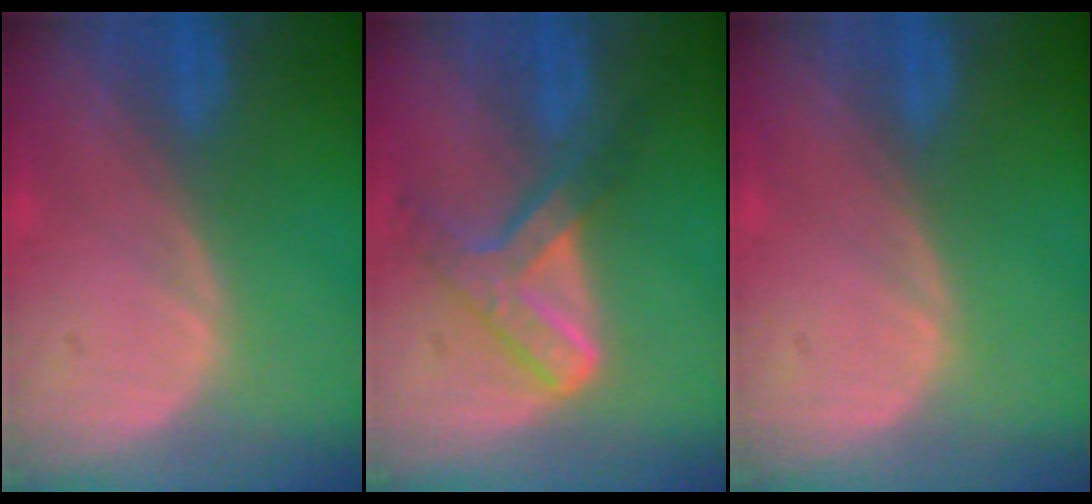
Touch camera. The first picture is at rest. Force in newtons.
{"total": 7.2, "press": 6.2, "slide": 3.8}
{"total": 0.0}